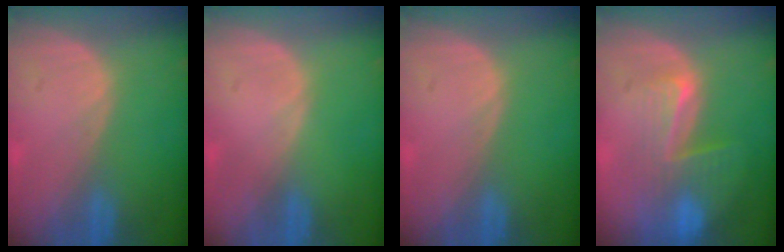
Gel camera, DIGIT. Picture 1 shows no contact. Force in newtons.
{"total": 0.0}
{"total": 0.0}
{"total": 8.2, "press": 7.1, "slide": 4.0}